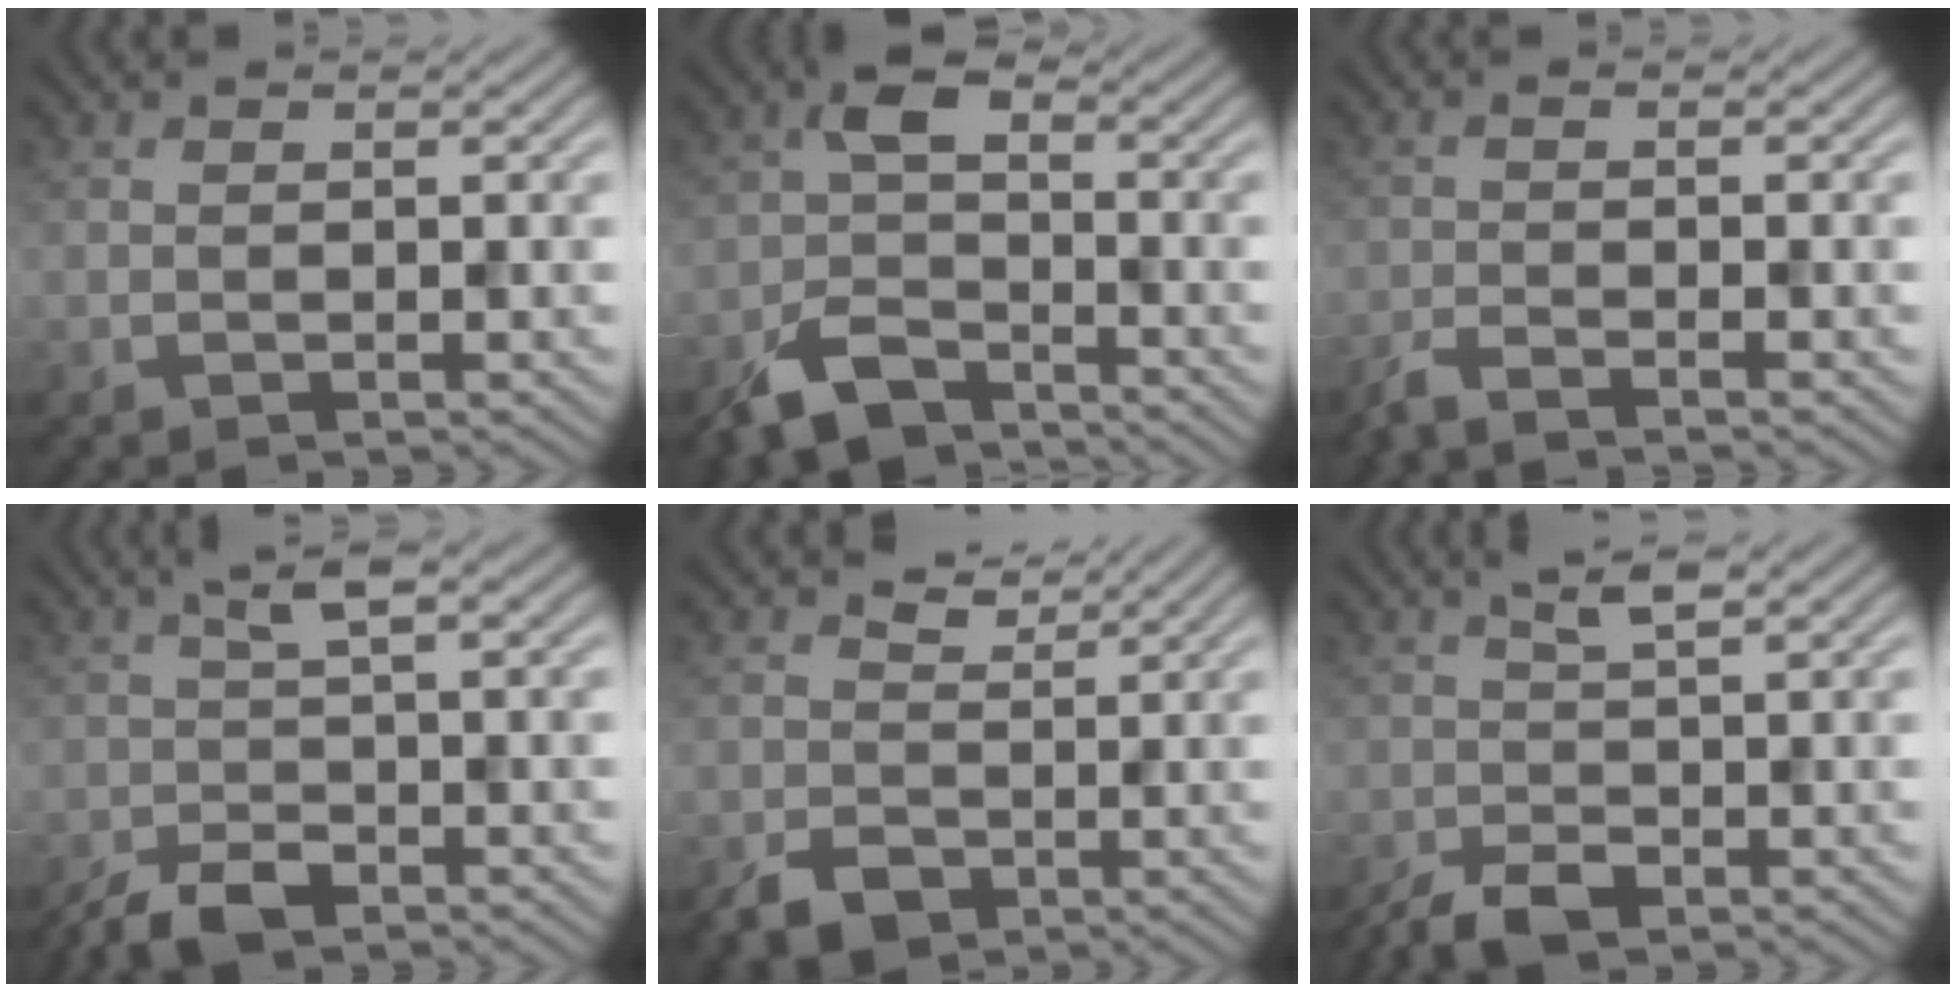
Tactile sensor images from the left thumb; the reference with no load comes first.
{"total": 7.8, "force": [-5.3, 3.7, 4.5], "torque": [-0.086, -0.003, -0.112]}
{"total": 2.9, "force": [-2.2, 0.4, 1.9], "torque": [-0.028, -0.005, -0.055]}
{"total": 4.6, "force": [-2.1, 1.5, 3.8], "torque": [-0.079, -0.002, -0.048]}
{"total": 4.3, "force": [-0.2, 3.6, 2.4], "torque": [-0.050, -0.012, -0.002]}
{"total": 3.5, "force": [-0.8, 1.2, 3.2], "torque": [-0.069, 0.001, -0.016]}